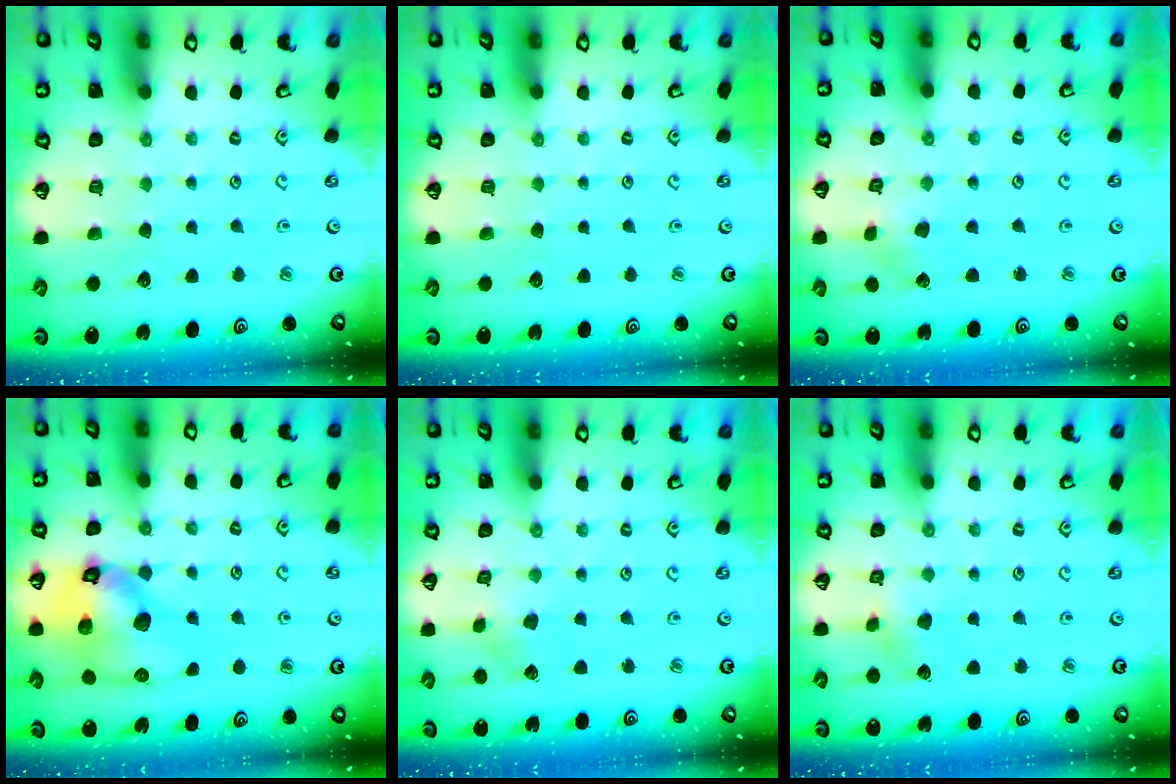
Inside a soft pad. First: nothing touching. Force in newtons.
{"total": 0.0}
{"total": 3.1, "press": 3.1, "slide": 0.3}
{"total": 17.1, "press": 16.9, "slide": 2.5}
{"total": 2.8, "press": 2.7, "slide": 0.4}
{"total": 4.1, "press": 4.1, "slide": 0.3}